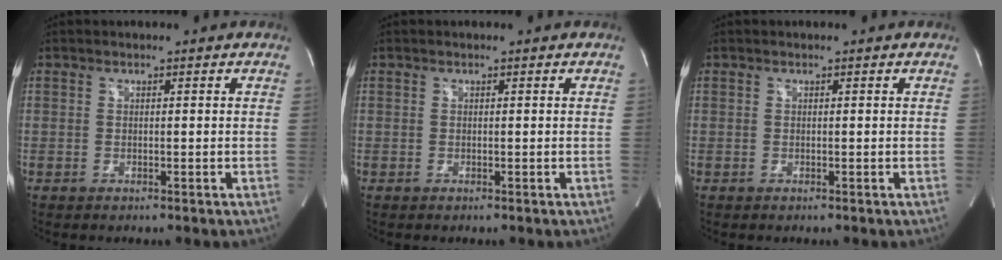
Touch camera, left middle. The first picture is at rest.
{"total": 0.0}
{"total": 0.0}